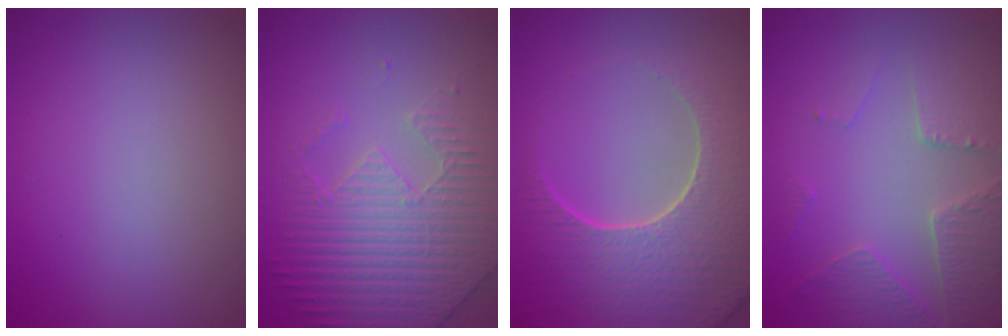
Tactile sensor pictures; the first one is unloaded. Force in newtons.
{"total": 4.7, "press": 4.5, "slide": 1.3}
{"total": 8.6, "press": 6.4, "slide": 5.7}
{"total": 4.5, "press": 3.3, "slide": 3.1}